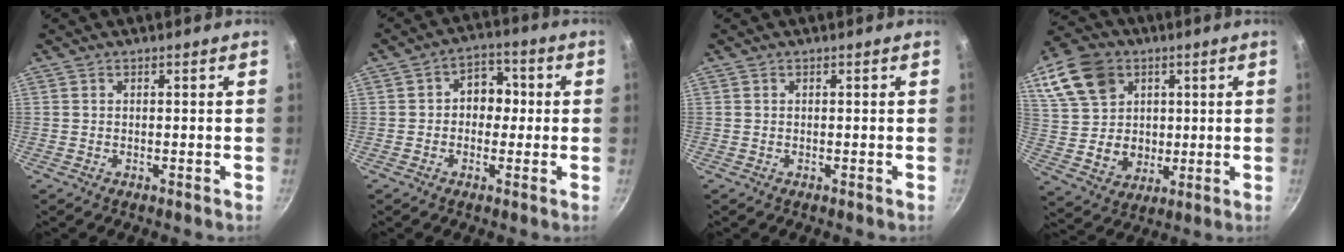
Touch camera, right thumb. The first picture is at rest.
{"total": 6.7, "force": [0.2, 5.3, 4.0], "torque": [-0.007, 0.014, -0.007]}
{"total": 0.0}
{"total": 17.0, "force": [6.3, 13.5, 8.3], "torque": [-0.134, -0.004, 0.129]}